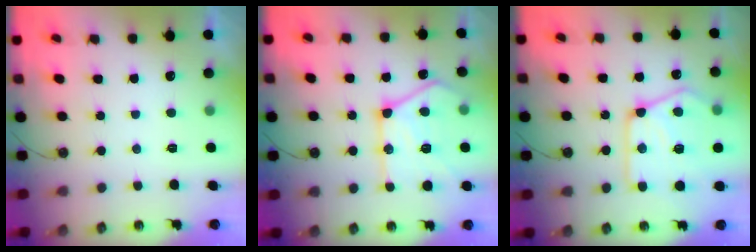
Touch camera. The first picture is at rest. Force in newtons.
{"total": 20.3, "press": 20.2, "slide": 1.9}
{"total": 18.4, "press": 18.2, "slide": 2.3}